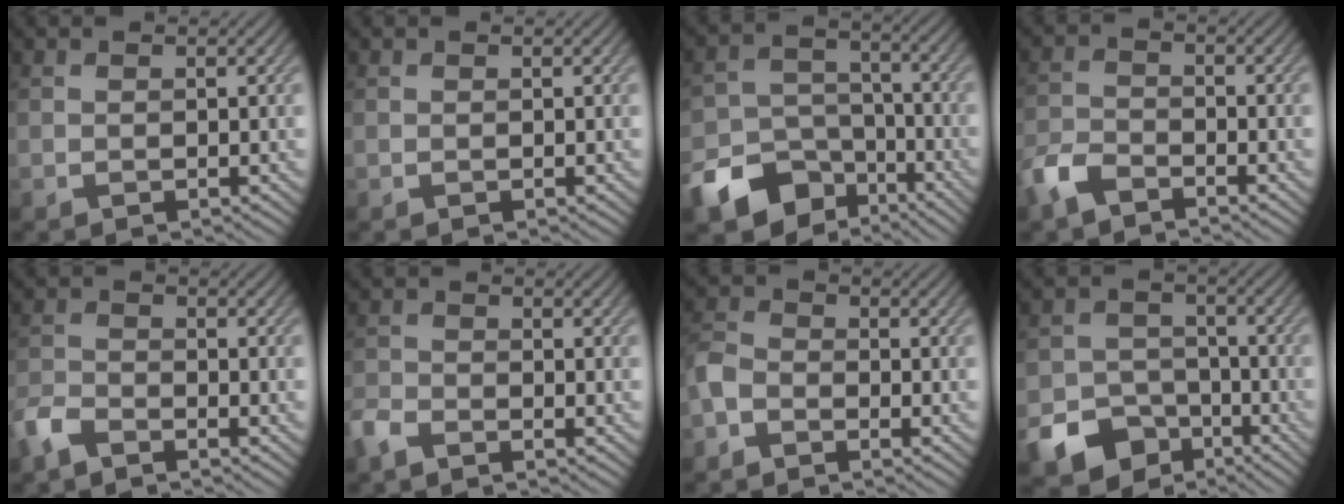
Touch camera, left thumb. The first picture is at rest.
{"total": 0.0}
{"total": 12.5, "force": [-7.8, 8.5, 4.9], "torque": [-0.128, -0.027, -0.128]}
{"total": 4.5, "force": [-3.5, 1.8, 2.2], "torque": [-0.051, -0.005, -0.084]}
{"total": 3.8, "force": [-3.1, 1.3, 1.9], "torque": [-0.046, -0.007, -0.077]}
{"total": 3.0, "force": [-2.5, 1.0, 1.4], "torque": [-0.035, -0.007, -0.063]}
{"total": 3.7, "force": [-2.5, 2.1, 1.8], "torque": [-0.044, 0.001, -0.069]}
{"total": 10.9, "force": [-6.6, 7.7, 3.8], "torque": [-0.084, -0.030, -0.119]}